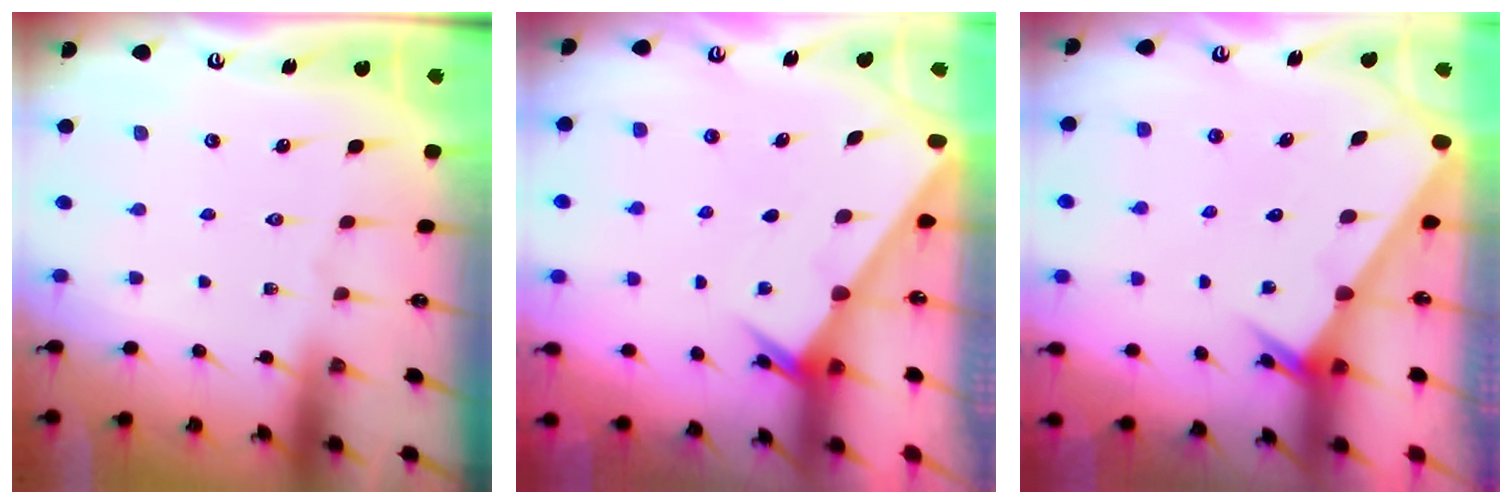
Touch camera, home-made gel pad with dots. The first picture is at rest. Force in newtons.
{"total": 2.0, "press": 2.0, "slide": 0.1}
{"total": 2.3, "press": 2.3, "slide": 0.1}